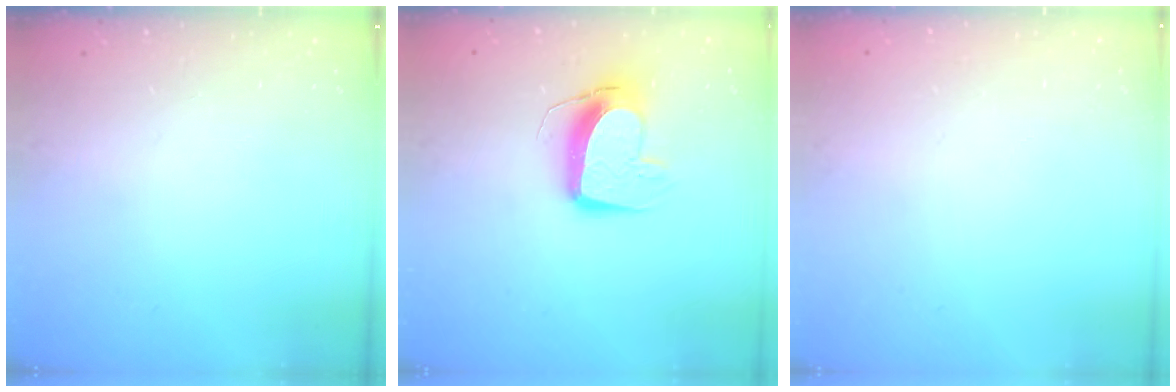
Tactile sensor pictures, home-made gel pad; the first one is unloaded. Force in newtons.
{"total": 11.8, "press": 11.7, "slide": 1.1}
{"total": 0.0}